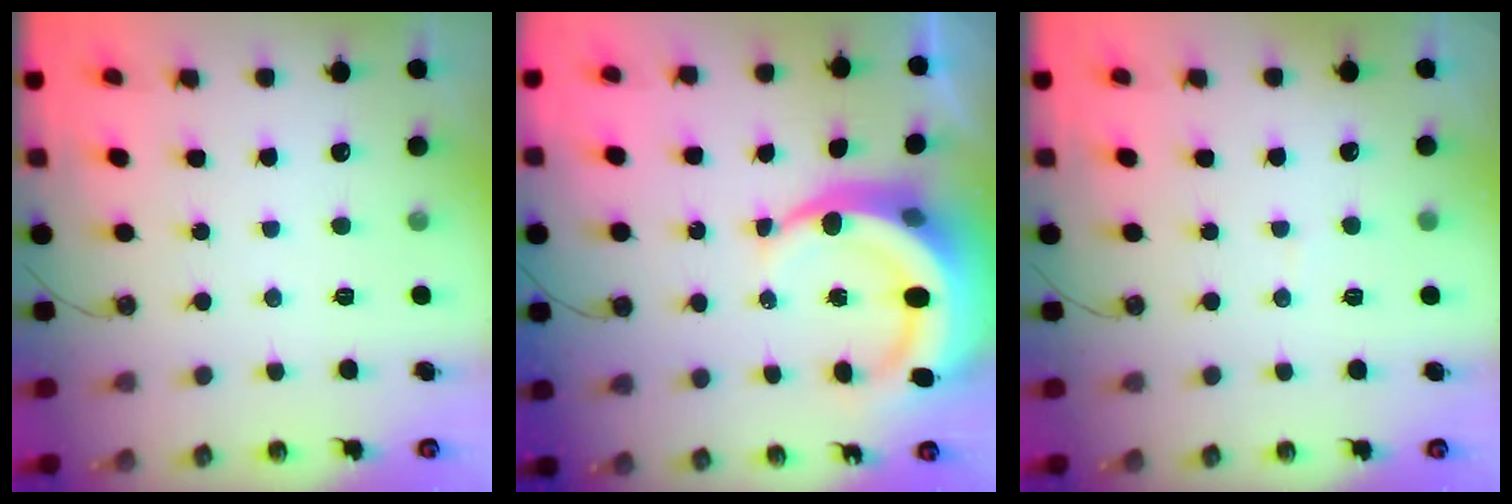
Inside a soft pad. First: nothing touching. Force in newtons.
{"total": 13.6, "press": 13.4, "slide": 2.5}
{"total": 2.6, "press": 2.6, "slide": 0.2}